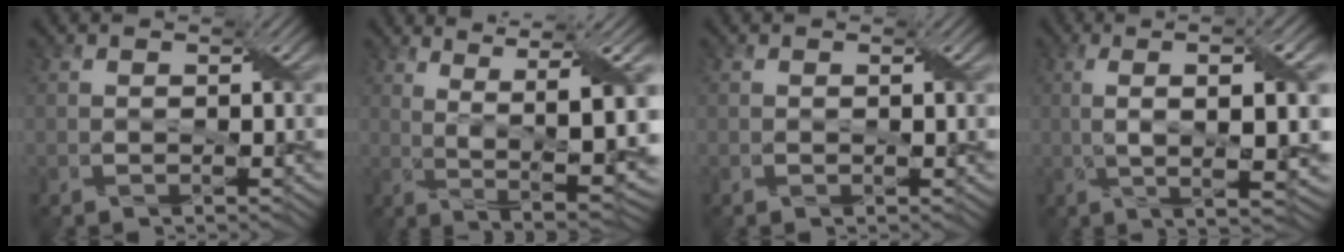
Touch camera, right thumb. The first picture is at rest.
{"total": 11.8, "force": [3.3, 2.6, 11.0], "torque": [-0.195, 0.017, 0.072]}
{"total": 0.7, "force": [0.1, 0.1, 0.6], "torque": [-0.011, 0.000, 0.001]}
{"total": 10.9, "force": [1.8, 2.3, 10.5], "torque": [-0.169, 0.017, 0.030]}